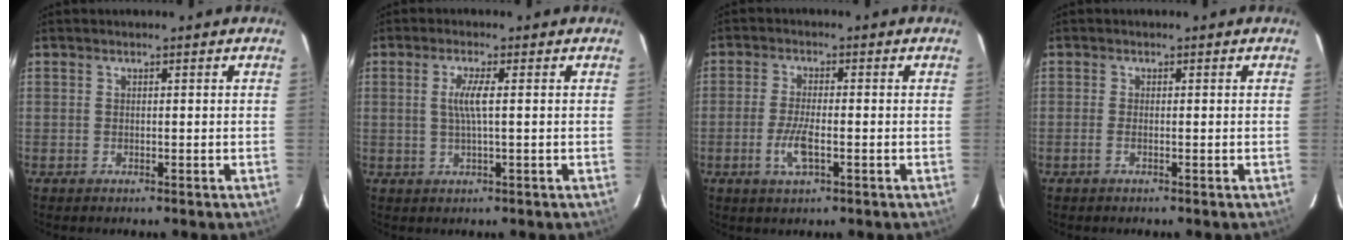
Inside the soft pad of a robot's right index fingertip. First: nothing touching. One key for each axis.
{"total": 3.6, "fx": 0.3, "fy": -0.2, "fz": 3.6, "tx": -0.072, "ty": -0.001, "tz": 0.007}
{"total": 5.5, "fx": -1.9, "fy": 1.5, "fz": 5.0, "tx": -0.106, "ty": -0.006, "tz": -0.037}
{"total": 1.2, "fx": -0.5, "fy": 0.0, "fz": 1.1, "tx": -0.024, "ty": 0.000, "tz": -0.011}